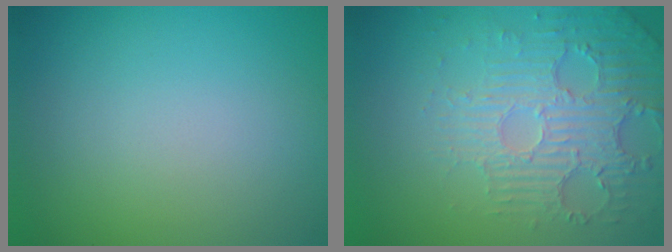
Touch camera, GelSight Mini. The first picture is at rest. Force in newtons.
{"total": 5.4, "press": 3.6, "slide": 4.0}